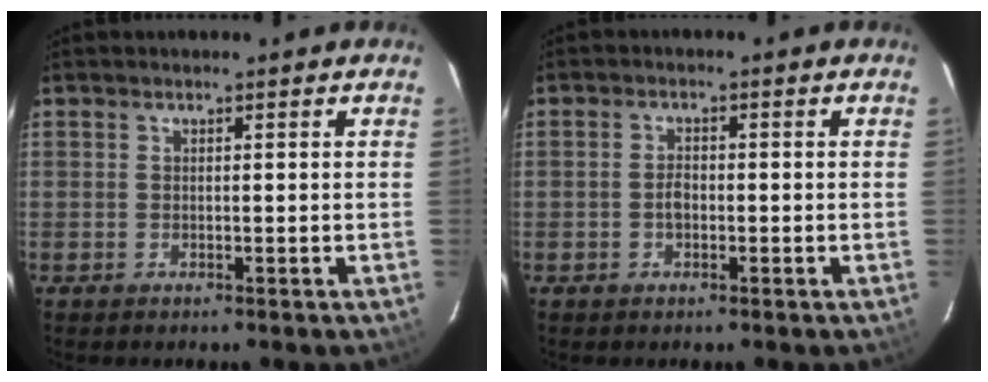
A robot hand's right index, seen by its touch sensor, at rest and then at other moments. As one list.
[{"total": 2.0, "force": [-0.5, 1.2, 1.4], "torque": [-0.028, 0.004, -0.010]}]